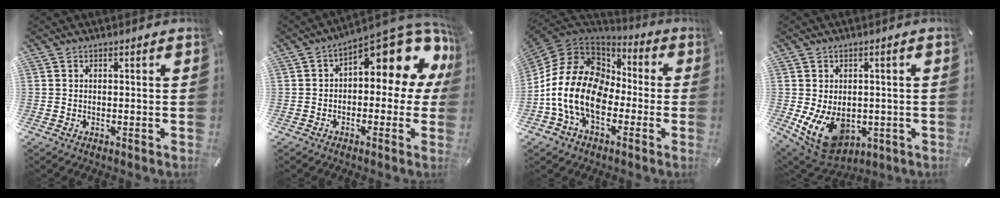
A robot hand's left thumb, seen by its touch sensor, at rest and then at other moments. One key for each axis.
{"total": 12.7, "fx": 6.9, "fy": 5.6, "fz": 9.1, "tx": -0.122, "ty": -0.061, "tz": 0.117}
{"total": 17.1, "fx": -4.9, "fy": 12.6, "fz": 10.3, "tx": -0.234, "ty": 0.020, "tz": -0.089}
{"total": 11.4, "fx": -3.0, "fy": 8.2, "fz": 7.4, "tx": -0.137, "ty": 0.001, "tz": -0.048}